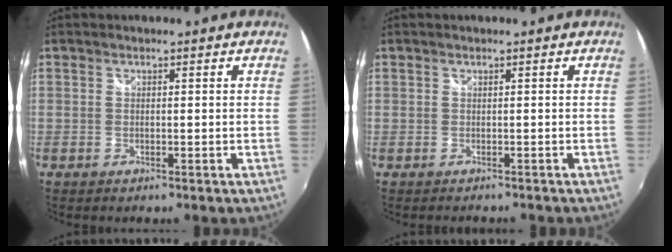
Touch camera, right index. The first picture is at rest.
{"total": 1.0, "force": [-0.6, 0.9, 0.0], "torque": [-0.001, 0.002, -0.006]}